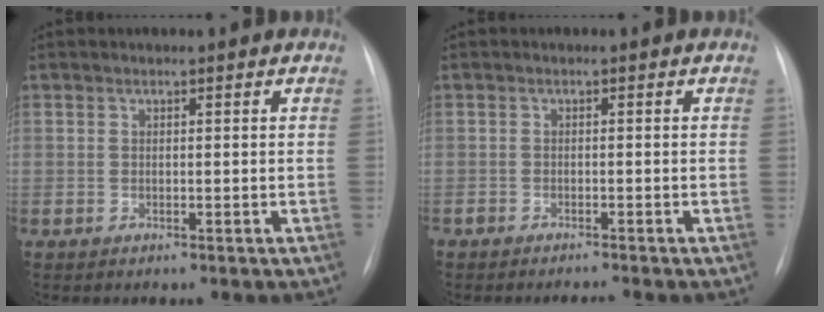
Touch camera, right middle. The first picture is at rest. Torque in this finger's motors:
{"motor_torque": [-0.04, 0.04, 0.00, 0.00]}